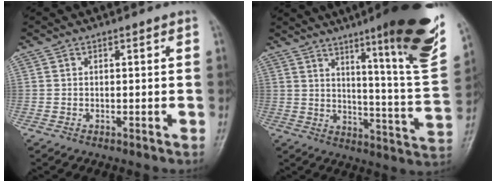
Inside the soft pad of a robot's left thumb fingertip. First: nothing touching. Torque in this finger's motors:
{"motor_torque": [1.07, 0.27, 1.52, -1.25, 0.30]}